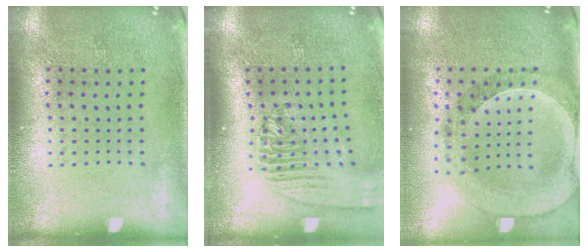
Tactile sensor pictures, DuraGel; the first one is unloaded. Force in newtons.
{"total": 2.2, "press": 1.7, "slide": 1.3}
{"total": 1.4, "press": 1.4, "slide": 0.3}